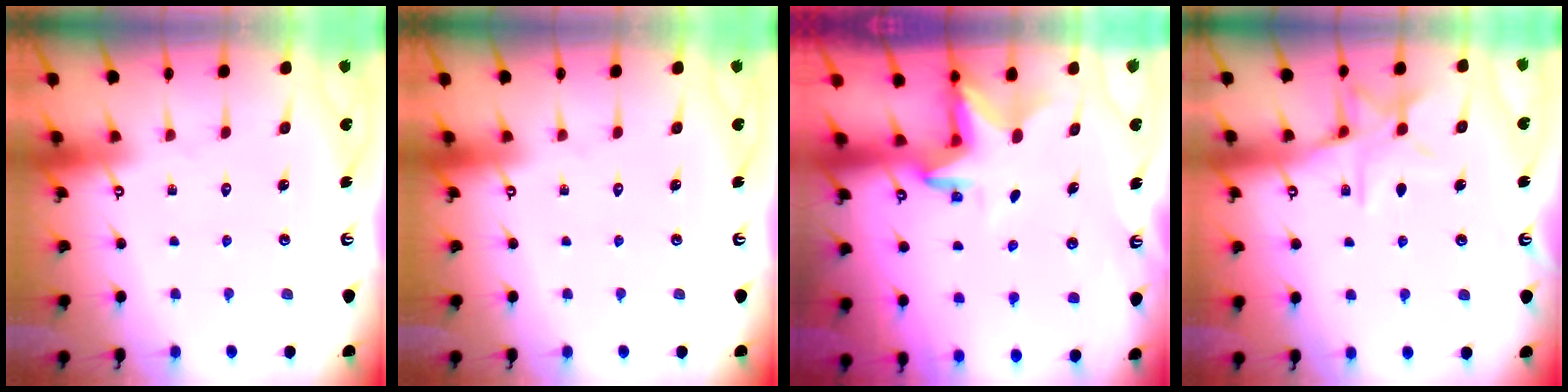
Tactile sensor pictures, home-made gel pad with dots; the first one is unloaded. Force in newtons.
{"total": 0.0}
{"total": 2.8, "press": 2.8, "slide": 0.2}
{"total": 10.2, "press": 10.2, "slide": 0.9}